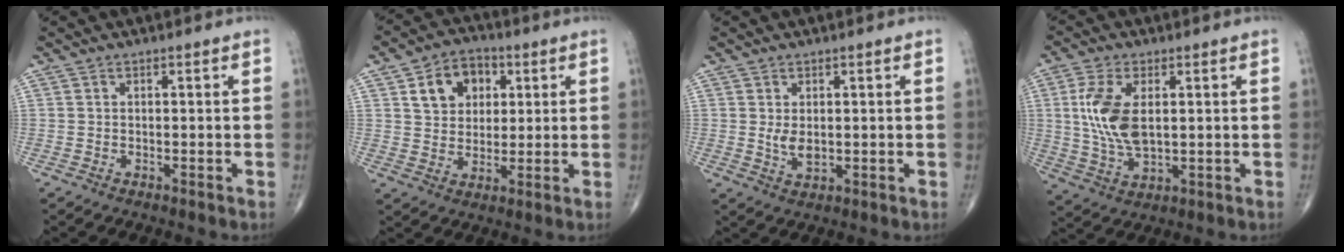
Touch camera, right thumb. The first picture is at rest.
{"total": 9.8, "force": [3.4, 7.5, 5.3], "torque": [-0.043, -0.005, 0.055]}
{"total": 3.1, "force": [0.4, 1.6, 2.6], "torque": [-0.038, -0.010, 0.014]}
{"total": 10.8, "force": [1.8, 5.6, 9.0], "torque": [-0.188, -0.009, 0.040]}